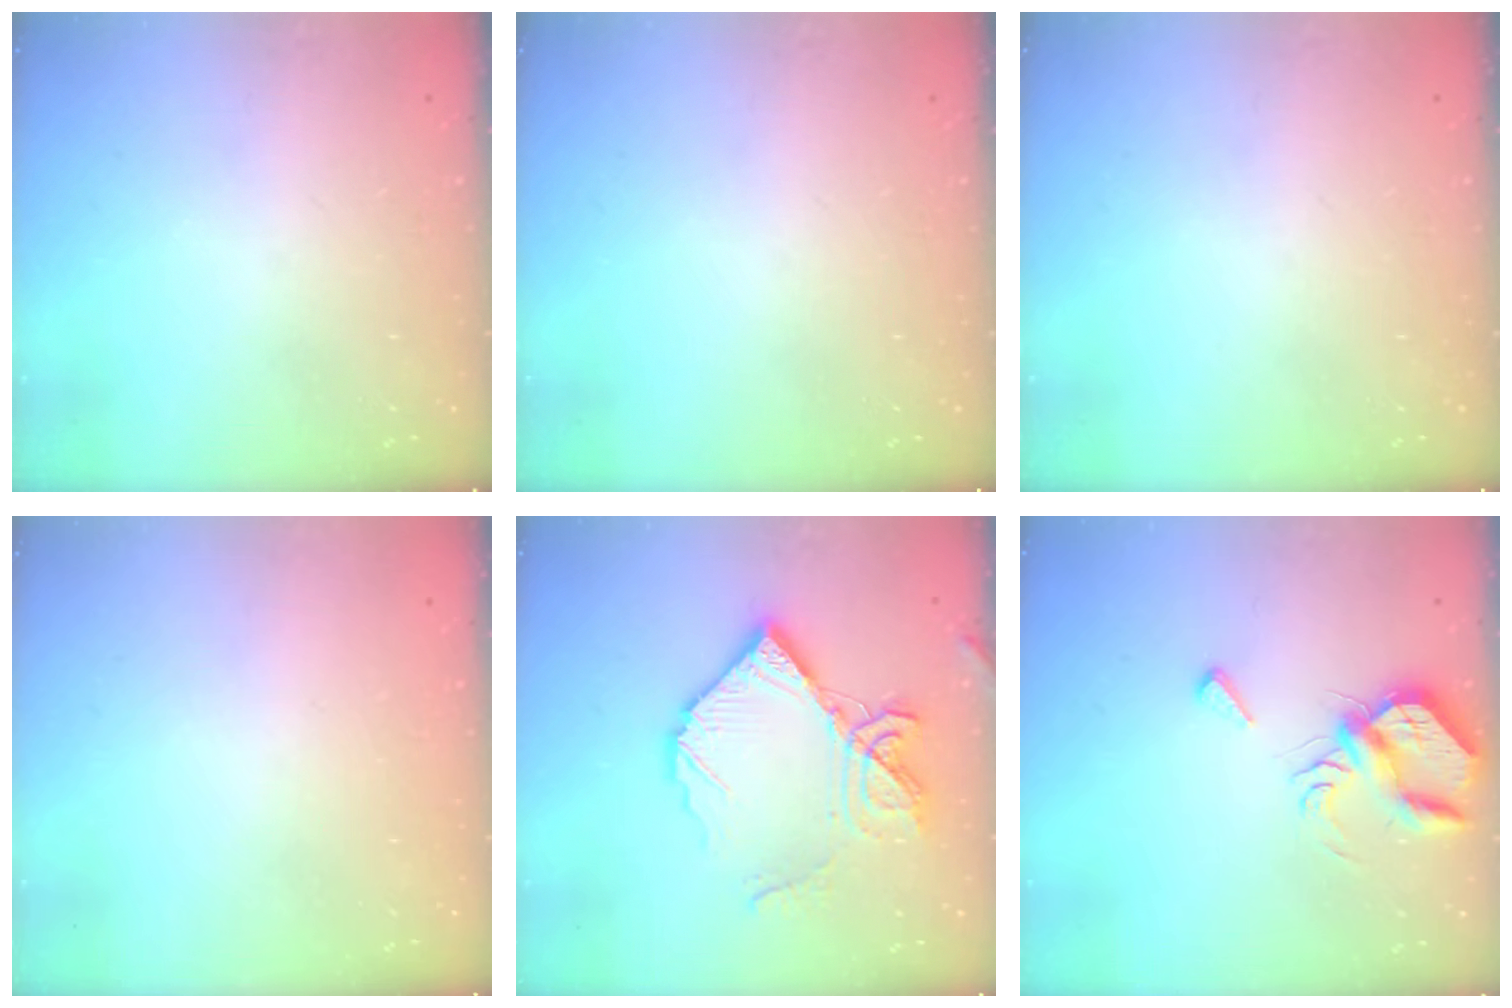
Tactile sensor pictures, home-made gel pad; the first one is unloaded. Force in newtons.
{"total": 0.0}
{"total": 0.0}
{"total": 1.9, "press": 1.9, "slide": 0.1}
{"total": 16.4, "press": 16.4, "slide": 1.6}
{"total": 7.3, "press": 7.2, "slide": 0.7}